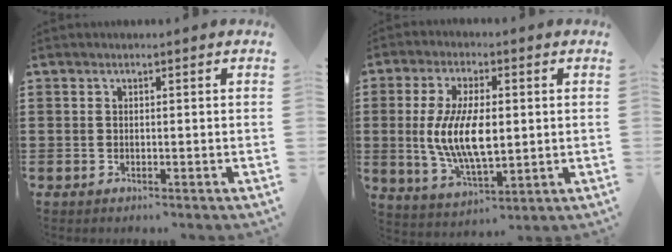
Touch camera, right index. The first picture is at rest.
{"total": 10.1, "force": [0.1, 4.4, 9.1], "torque": [-0.201, 0.000, -0.003]}